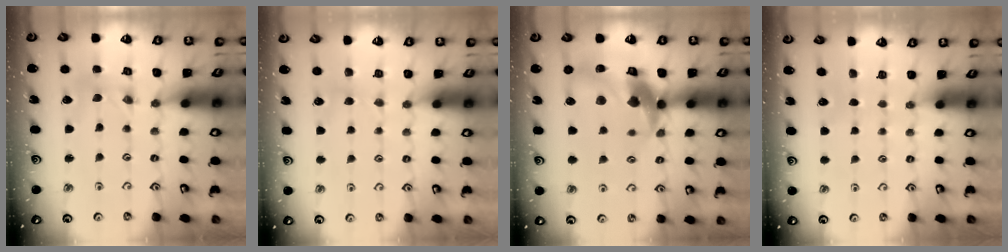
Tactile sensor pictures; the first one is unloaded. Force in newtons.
{"total": 2.4, "press": 2.4, "slide": 0.4}
{"total": 17.0, "press": 16.9, "slide": 2.3}
{"total": 0.0}